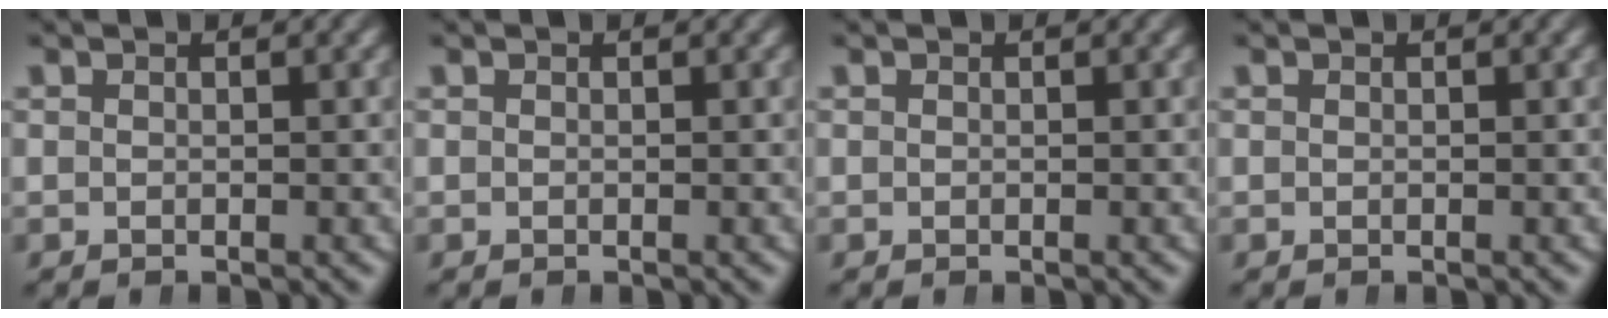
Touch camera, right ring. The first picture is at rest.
{"total": 0.0}
{"total": 0.0}
{"total": 0.0}